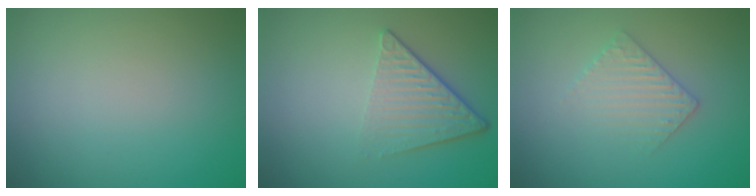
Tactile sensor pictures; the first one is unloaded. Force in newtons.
{"total": 4.5, "press": 2.9, "slide": 3.4}
{"total": 2.5, "press": 2.4, "slide": 0.5}